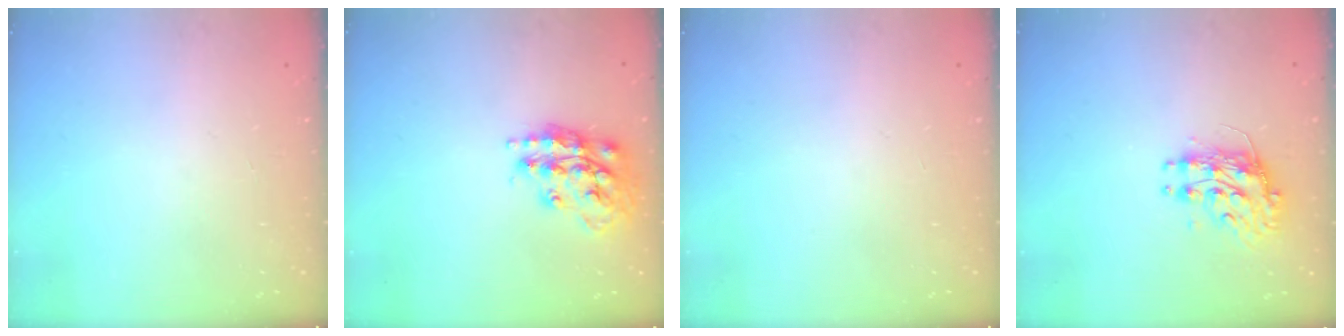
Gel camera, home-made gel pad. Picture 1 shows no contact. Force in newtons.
{"total": 17.3, "press": 17.2, "slide": 1.7}
{"total": 0.0}
{"total": 9.2, "press": 9.2, "slide": 0.9}